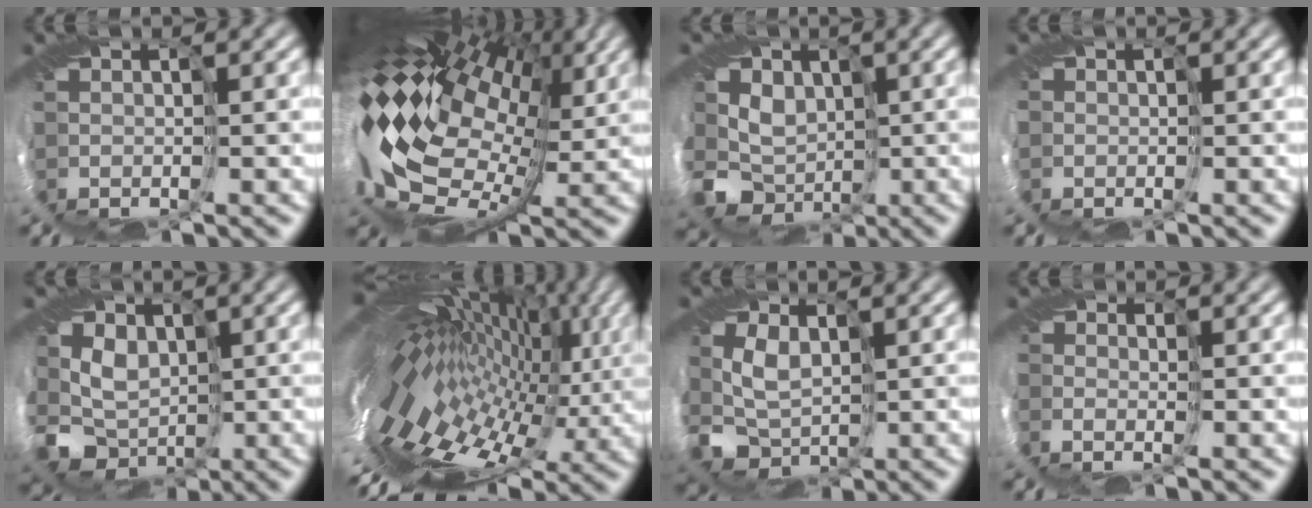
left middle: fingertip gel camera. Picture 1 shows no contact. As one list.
[{"total": 17.2, "force": [3.3, 9.3, 14.0], "torque": [-0.248, -0.011, 0.050]}, {"total": 5.2, "force": [-1.0, 4.9, 1.5], "torque": [-0.019, -0.007, -0.034]}, {"total": 1.1, "force": [-0.1, 1.1, 0.1], "torque": [-0.001, -0.007, -0.004]}, {"total": 4.4, "force": [-0.8, 4.1, 1.6], "torque": [-0.028, -0.019, -0.019]}, {"total": 16.1, "force": [2.3, 7.3, 14.1], "torque": [-0.214, 0.015, 0.058]}, {"total": 2.6, "force": [-0.3, 2.0, 1.6], "torque": [-0.043, -0.012, -0.007]}, {"total": 1.0, "force": [-1.0, 0.4, 0.0], "torque": [0.000, -0.012, -0.023]}]